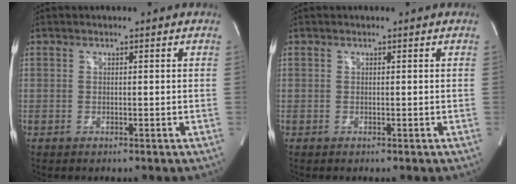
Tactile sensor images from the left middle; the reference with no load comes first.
{"total": 0.0}